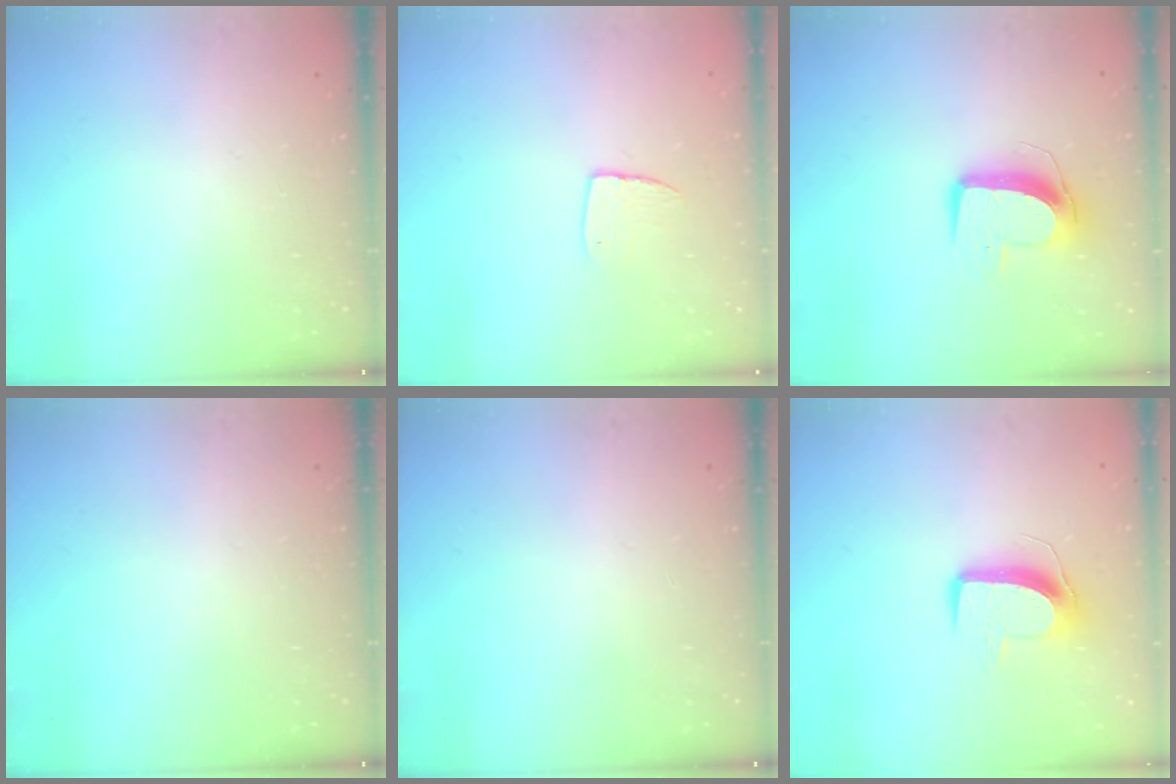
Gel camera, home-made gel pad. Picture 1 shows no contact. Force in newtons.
{"total": 6.1, "press": 6.1, "slide": 0.4}
{"total": 10.0, "press": 10.0, "slide": 0.3}
{"total": 0.0}
{"total": 0.0}
{"total": 9.6, "press": 9.6, "slide": 0.2}